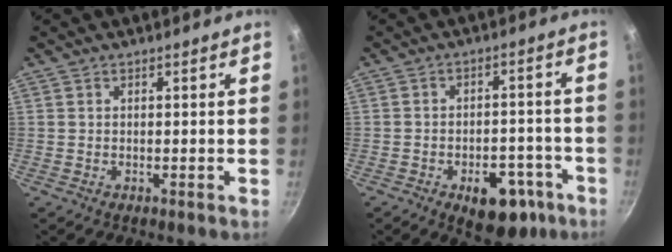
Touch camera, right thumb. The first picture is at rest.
{"total": 11.1, "force": [-5.7, 6.1, 7.3], "torque": [-0.074, 0.035, -0.073]}